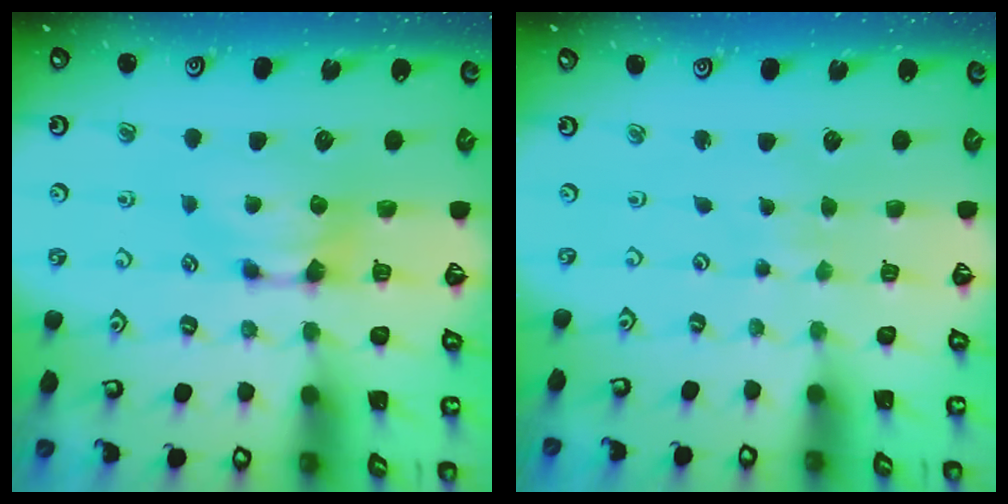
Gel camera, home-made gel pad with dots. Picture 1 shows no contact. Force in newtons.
{"total": 5.2, "press": 5.2, "slide": 0.2}